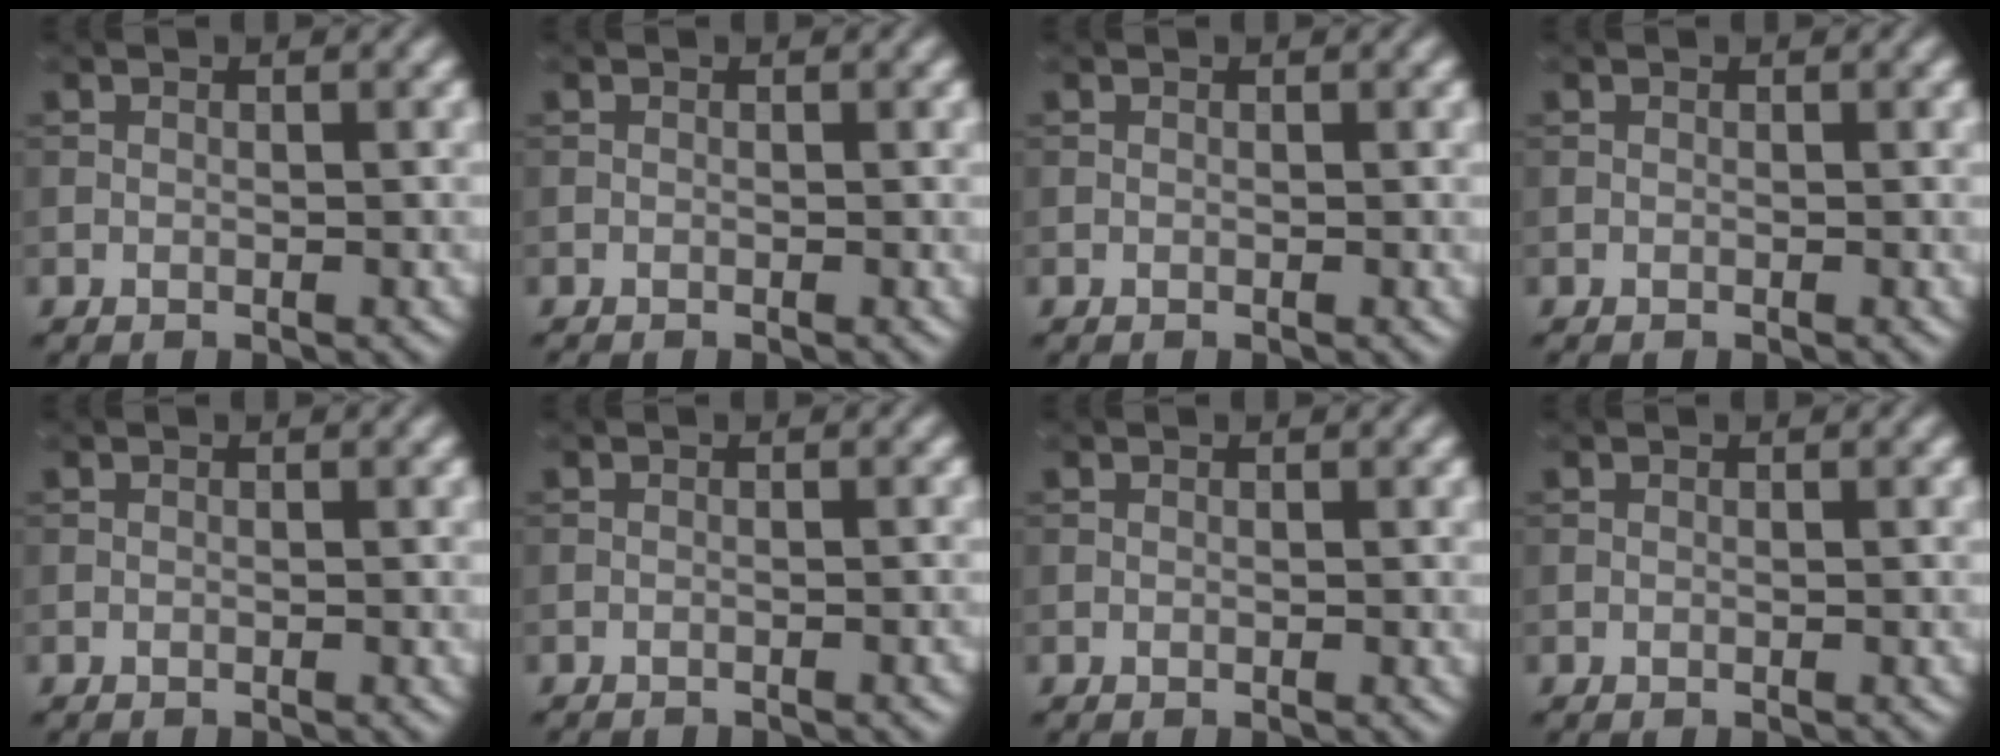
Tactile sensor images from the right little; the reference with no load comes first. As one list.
[{"total": 0.0}, {"total": 0.0}, {"total": 0.0}, {"total": 0.0}, {"total": 1.9, "force": [-1.8, 0.3, 0.5], "torque": [0.004, -0.002, -0.027]}, {"total": 0.0}, {"total": 0.0}]